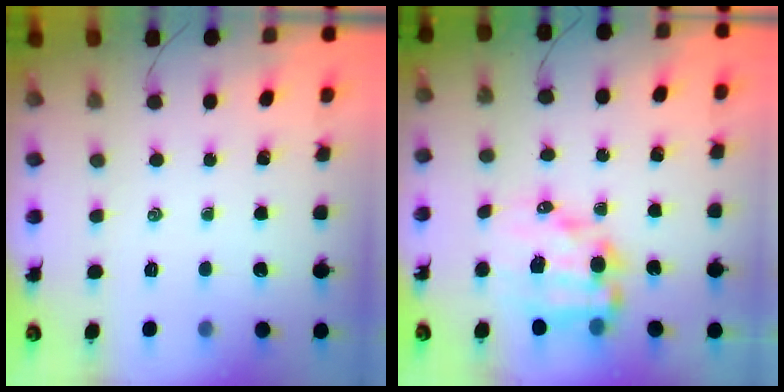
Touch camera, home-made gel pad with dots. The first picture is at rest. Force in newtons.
{"total": 11.0, "press": 10.7, "slide": 2.7}